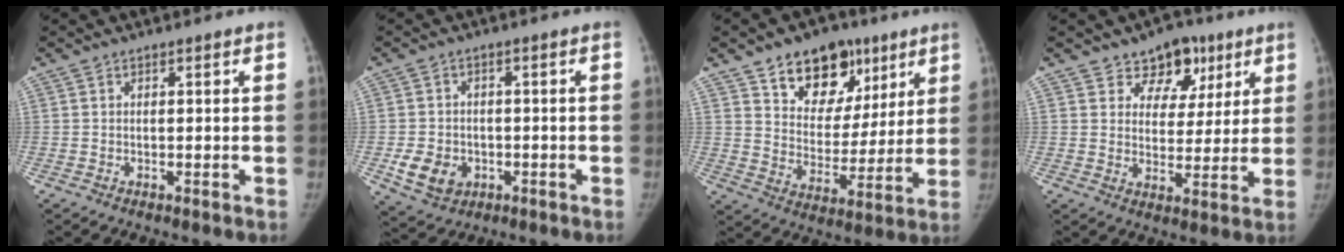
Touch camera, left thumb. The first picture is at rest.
{"total": 7.4, "force": [-2.2, 5.9, 3.8], "torque": [-0.054, 0.007, -0.026]}
{"total": 16.4, "force": [9.6, 10.9, 7.7], "torque": [-0.061, -0.040, 0.155]}
{"total": 9.4, "force": [5.6, 6.7, 3.5], "torque": [-0.005, -0.022, 0.084]}